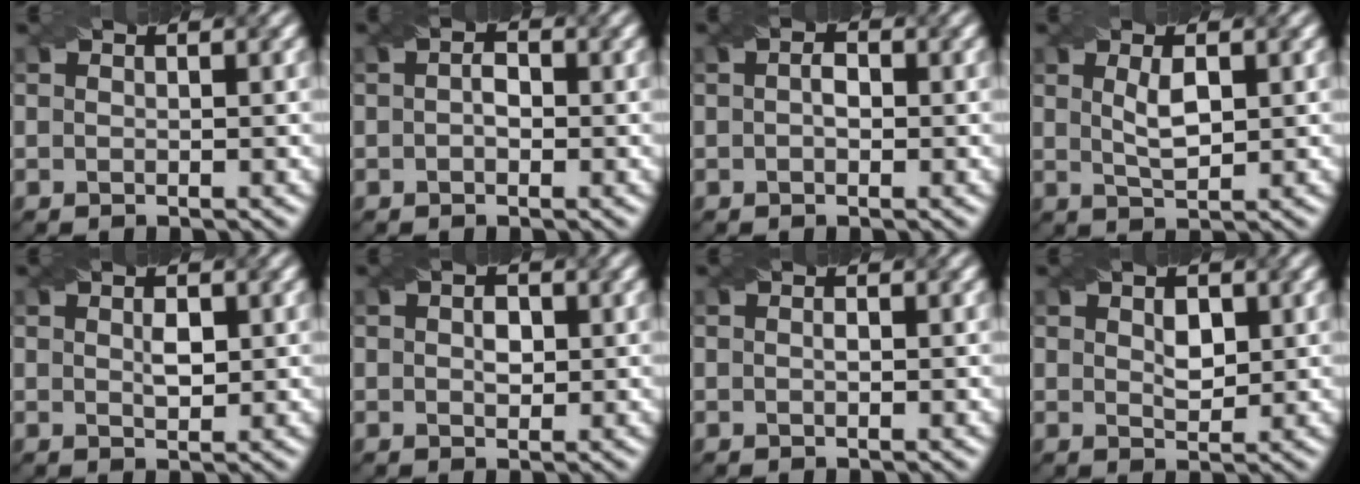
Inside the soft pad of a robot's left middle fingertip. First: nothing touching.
{"total": 1.7, "force": [0.1, 1.1, 1.3], "torque": [-0.017, 0.002, -0.008]}
{"total": 1.8, "force": [0.2, 1.2, 1.4], "torque": [-0.018, 0.002, -0.007]}
{"total": 2.6, "force": [0.7, 0.9, 2.3], "torque": [-0.049, 0.000, 0.017]}
{"total": 1.6, "force": [0.4, 0.8, 1.4], "torque": [-0.026, 0.001, 0.010]}
{"total": 1.6, "force": [0.1, 1.1, 1.2], "torque": [-0.022, 0.002, 0.001]}
{"total": 0.5, "force": [-0.1, 0.2, 0.5], "torque": [-0.012, 0.001, -0.001]}
{"total": 2.0, "force": [0.7, 1.2, 1.5], "torque": [-0.026, -0.002, 0.014]}